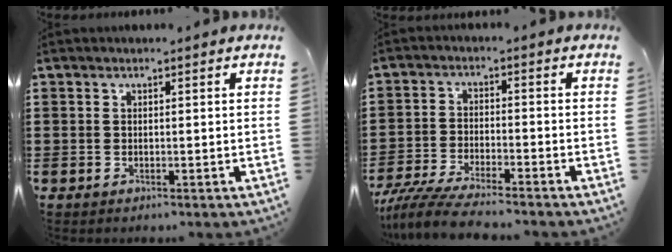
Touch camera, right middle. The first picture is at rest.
{"total": 5.9, "force": [-5.6, 0.2, 2.1], "torque": [-0.059, -0.011, -0.112]}